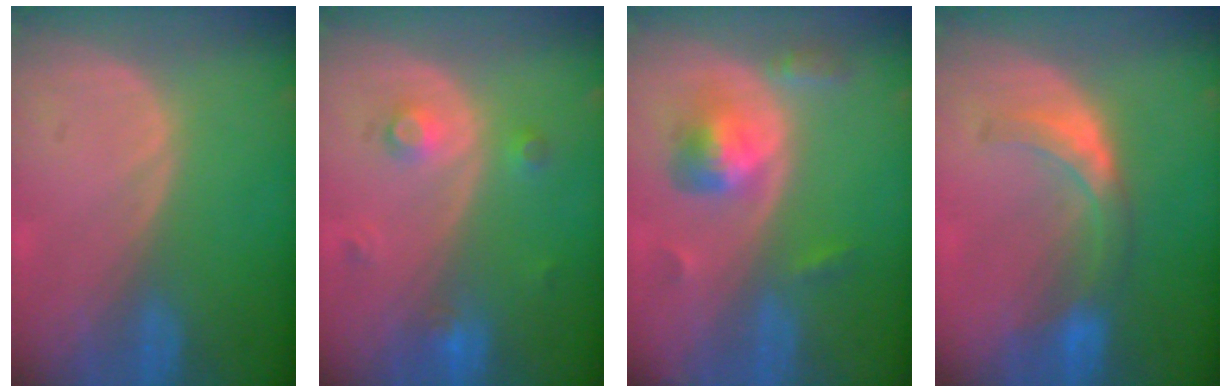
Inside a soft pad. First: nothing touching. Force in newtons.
{"total": 3.4, "press": 3.0, "slide": 1.6}
{"total": 5.7, "press": 5.2, "slide": 2.4}
{"total": 5.8, "press": 5.6, "slide": 1.5}